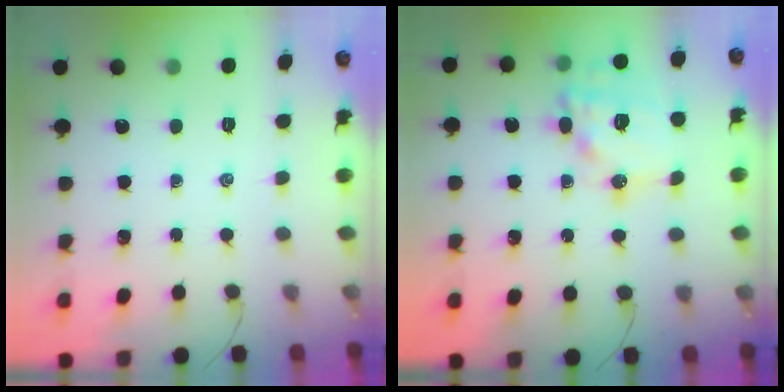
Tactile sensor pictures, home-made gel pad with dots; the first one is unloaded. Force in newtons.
{"total": 16.3, "press": 16.0, "slide": 2.9}